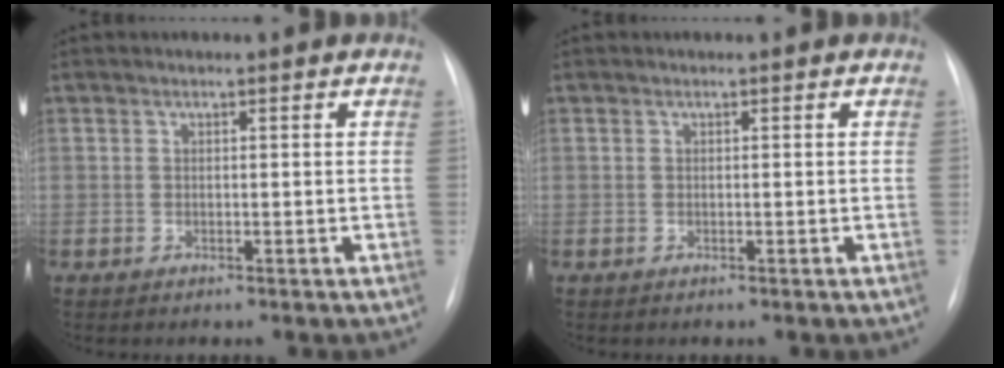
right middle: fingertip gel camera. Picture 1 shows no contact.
{"total": 0.0}